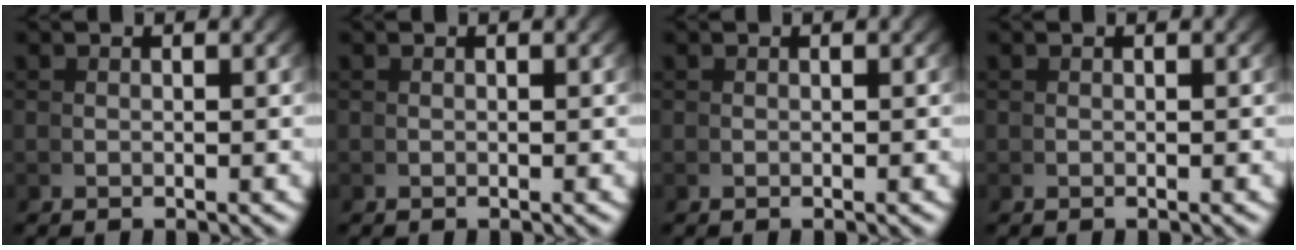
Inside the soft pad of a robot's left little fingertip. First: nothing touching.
{"total": 0.0}
{"total": 0.0}
{"total": 0.0}